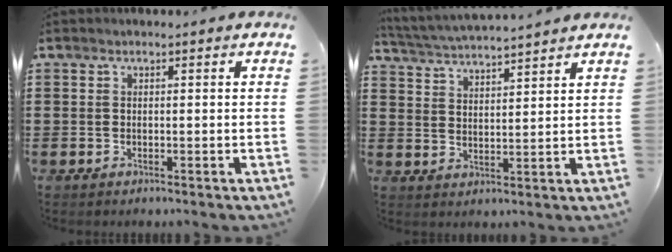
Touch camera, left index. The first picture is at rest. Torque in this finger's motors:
{"motor_torque": [-0.05, 0.32, 0.20, 0.05]}